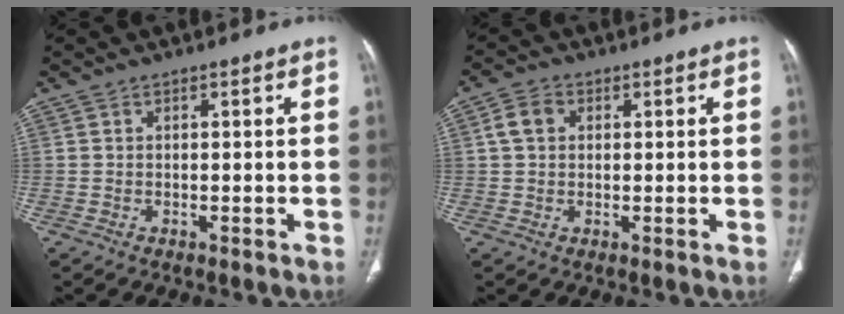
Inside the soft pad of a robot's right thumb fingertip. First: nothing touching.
{"total": 4.1, "force": [1.0, 3.1, 2.4], "torque": [-0.046, 0.010, 0.018]}